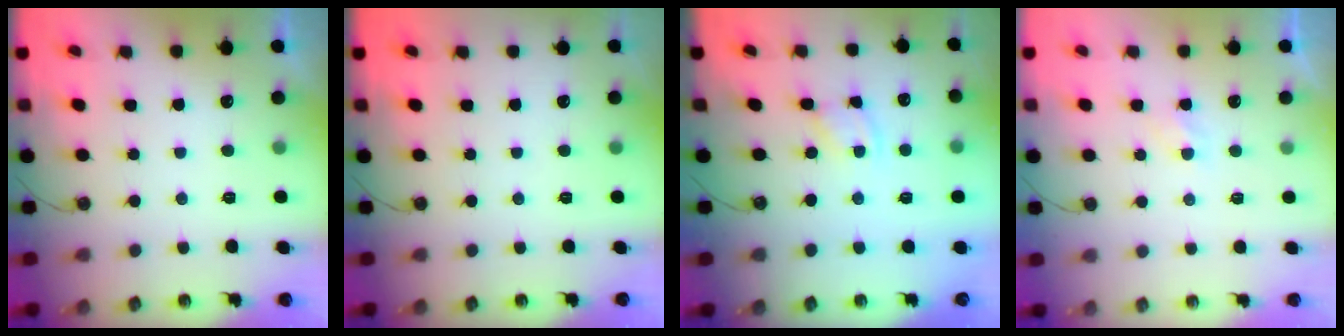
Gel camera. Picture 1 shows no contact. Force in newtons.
{"total": 0.0}
{"total": 1.9, "press": 1.8, "slide": 0.3}
{"total": 2.3, "press": 2.3, "slide": 0.4}